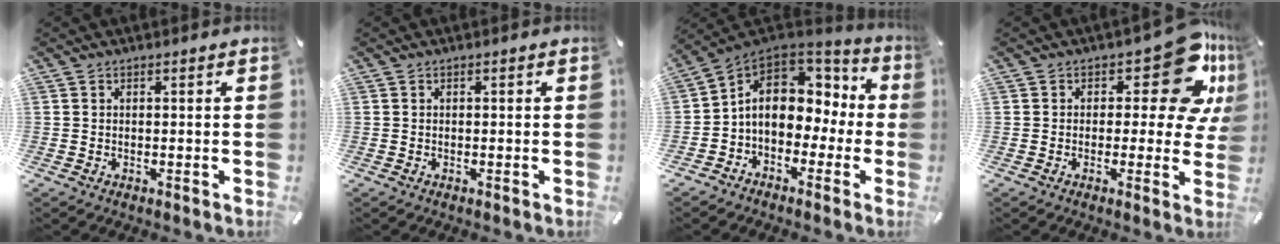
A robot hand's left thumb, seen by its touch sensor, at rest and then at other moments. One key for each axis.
{"total": 0.0}
{"total": 12.0, "fx": 1.1, "fy": 9.5, "fz": 7.2, "tx": -0.132, "ty": -0.002, "tz": 0.020}
{"total": 14.0, "fx": 6.4, "fy": 6.8, "fz": 10.4, "tx": -0.118, "ty": -0.050, "tz": 0.105}